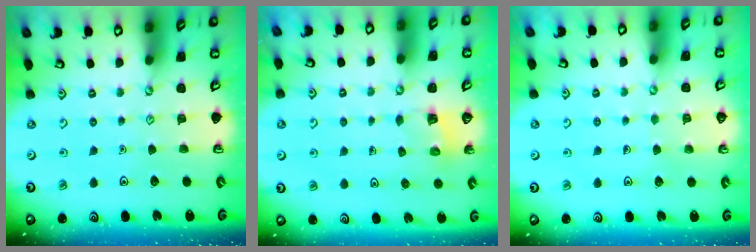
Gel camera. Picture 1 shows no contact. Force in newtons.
{"total": 2.6, "press": 2.6, "slide": 0.3}
{"total": 3.2, "press": 3.2, "slide": 0.2}